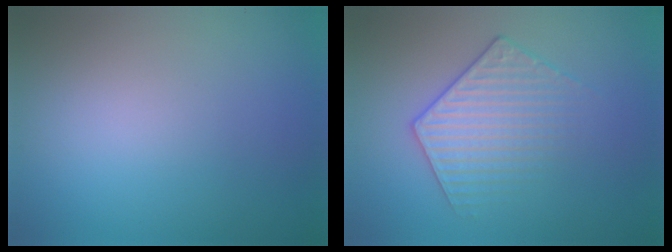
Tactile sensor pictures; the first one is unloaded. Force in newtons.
{"total": 3.5, "press": 3.2, "slide": 1.4}